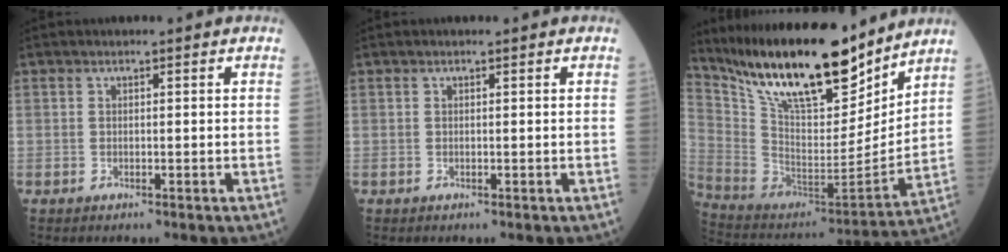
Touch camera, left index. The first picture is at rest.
{"total": 0.0}
{"total": 23.4, "force": [18.7, 5.3, 13.1], "torque": [-0.238, -0.018, 0.330]}